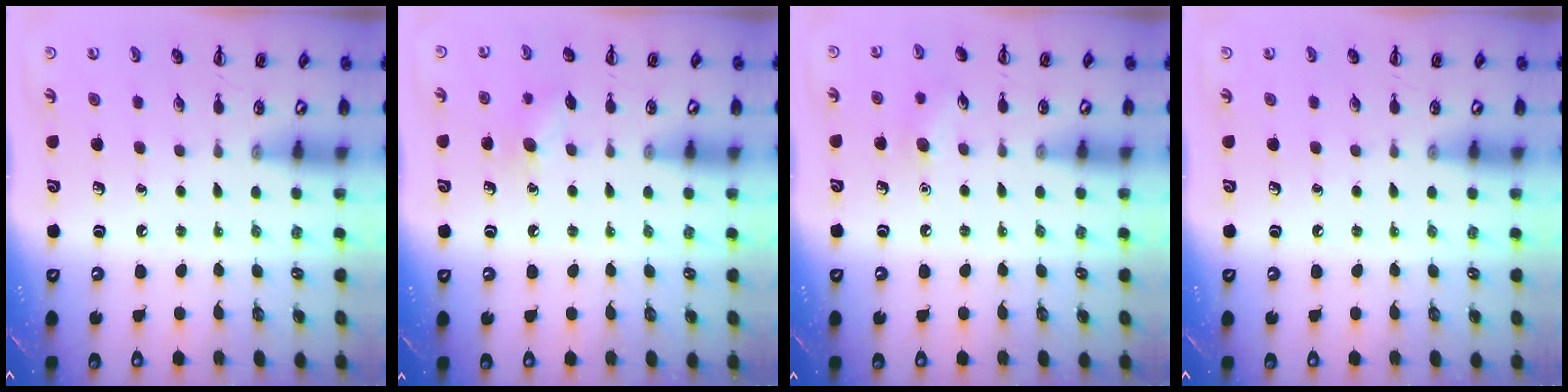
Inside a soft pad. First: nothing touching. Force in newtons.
{"total": 7.4, "press": 7.2, "slide": 1.8}
{"total": 6.0, "press": 5.8, "slide": 1.5}
{"total": 0.0}